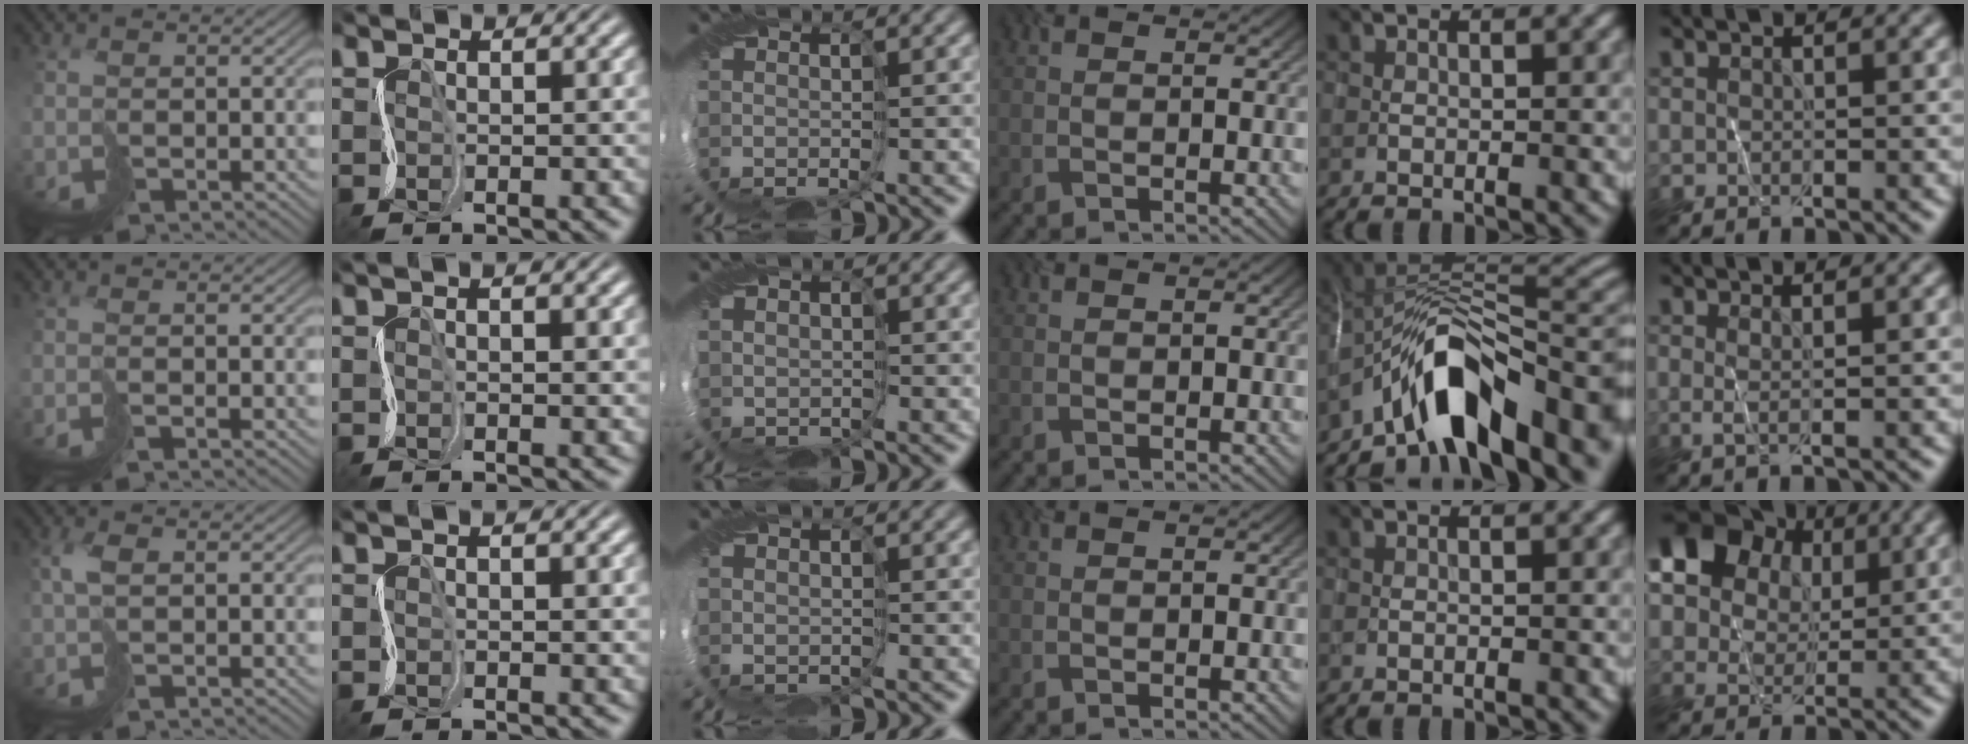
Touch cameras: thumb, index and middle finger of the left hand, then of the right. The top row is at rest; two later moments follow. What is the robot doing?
{"motion": "cut", "object": "receipt paper"}